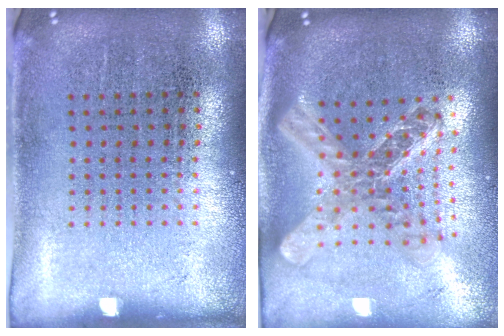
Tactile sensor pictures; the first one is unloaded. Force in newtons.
{"total": 2.3, "press": 1.8, "slide": 1.5}